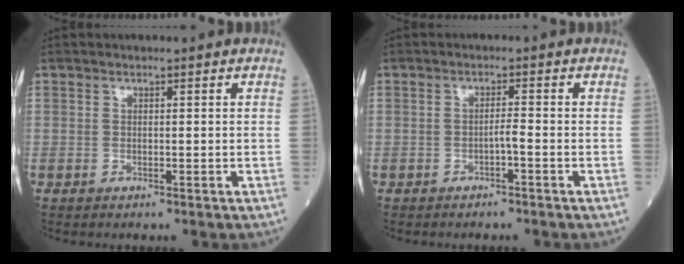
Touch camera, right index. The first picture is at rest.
{"total": 1.4, "force": [-0.8, -0.1, 1.1], "torque": [-0.020, 0.002, -0.015]}